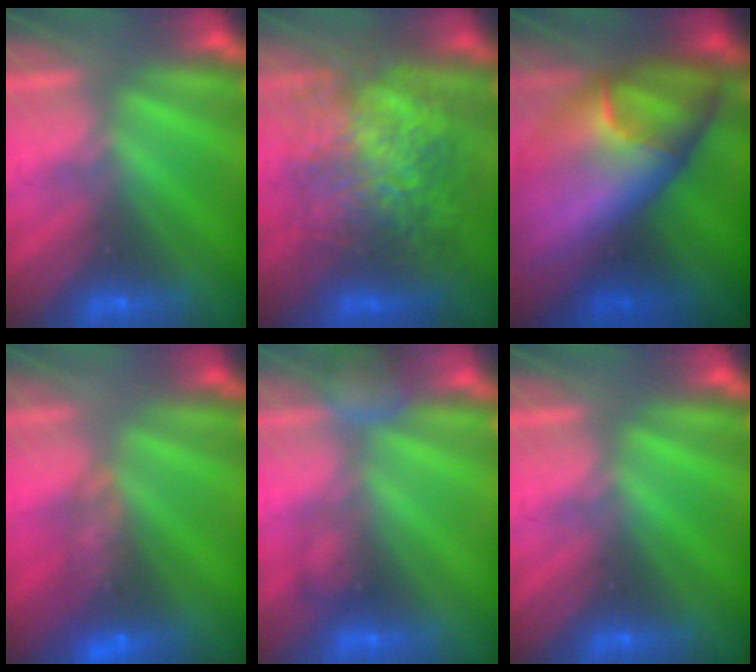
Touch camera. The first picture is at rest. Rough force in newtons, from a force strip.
{"total": 7.6}
{"total": 8.0}
{"total": 7.4}
{"total": 2.5}
{"total": 0.0}